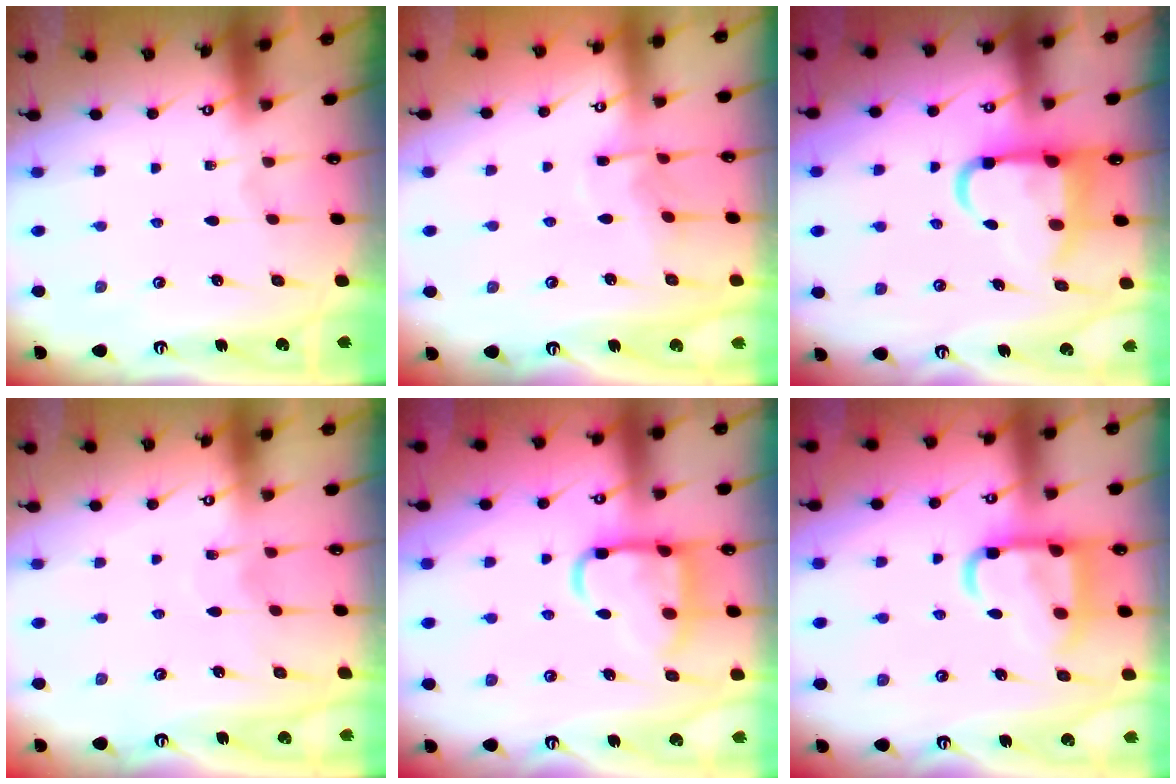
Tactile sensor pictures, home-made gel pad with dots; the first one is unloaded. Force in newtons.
{"total": 5.6, "press": 5.5, "slide": 0.7}
{"total": 10.7, "press": 10.6, "slide": 1.5}
{"total": 7.0, "press": 7.0, "slide": 0.5}
{"total": 14.7, "press": 14.7, "slide": 1.4}
{"total": 14.8, "press": 14.7, "slide": 1.7}